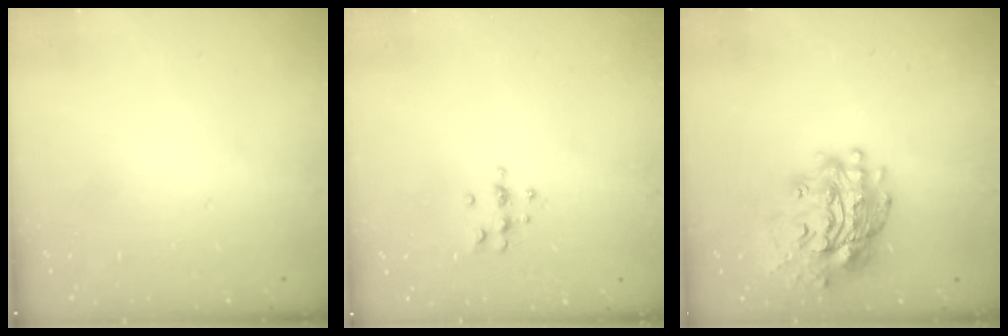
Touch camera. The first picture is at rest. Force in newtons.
{"total": 5.7, "press": 5.7, "slide": 0.8}
{"total": 20.0, "press": 19.9, "slide": 2.0}